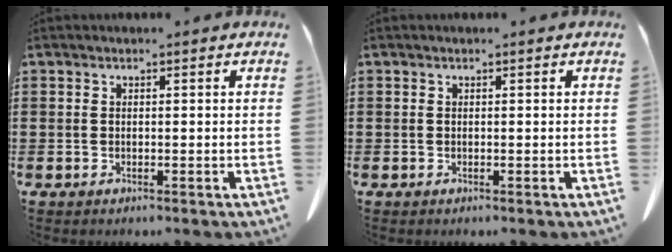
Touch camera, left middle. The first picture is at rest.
{"total": 0.0}